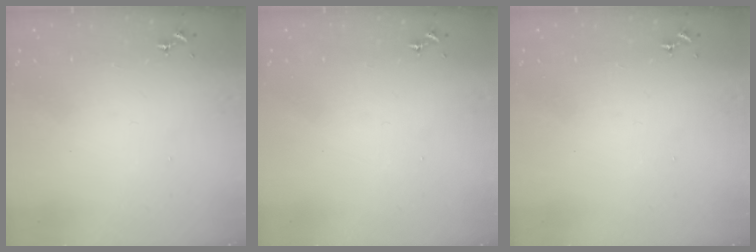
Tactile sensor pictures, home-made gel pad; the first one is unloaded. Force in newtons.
{"total": 0.0}
{"total": 0.0}